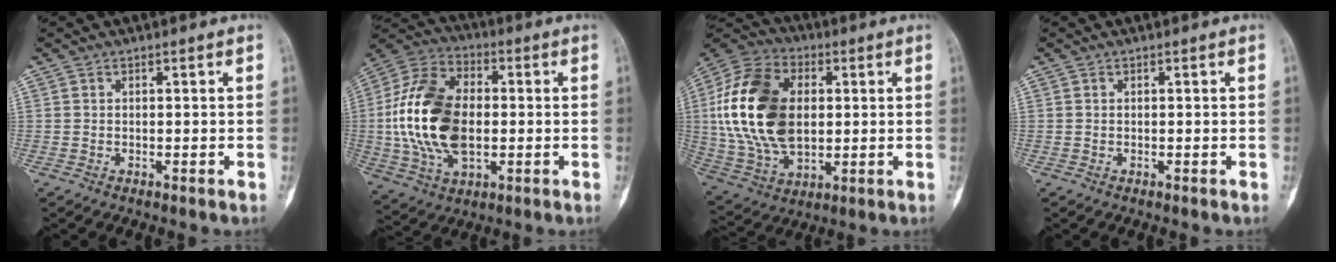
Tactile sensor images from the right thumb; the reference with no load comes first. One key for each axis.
{"total": 20.4, "fx": -0.4, "fy": 12.5, "fz": 16.2, "tx": -0.315, "ty": 0.012, "tz": -0.006}
{"total": 22.4, "fx": 2.4, "fy": 14.2, "fz": 17.2, "tx": -0.330, "ty": -0.001, "tz": 0.047}
{"total": 0.0}